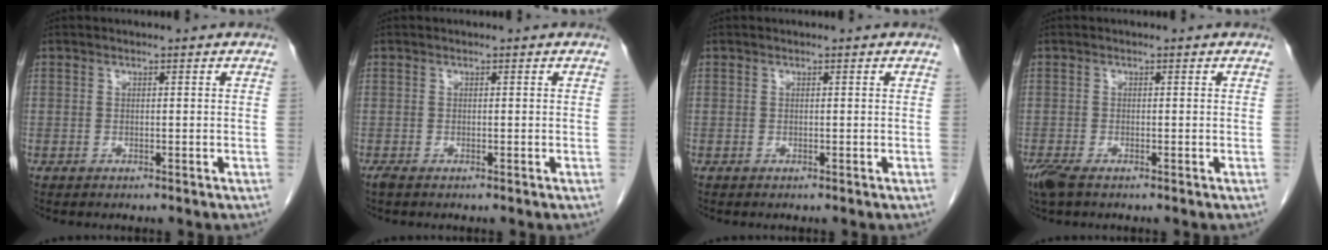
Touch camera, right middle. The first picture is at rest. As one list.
[{"total": 0.9, "force": [-0.7, 0.2, 0.5], "torque": [-0.015, -0.004, -0.013]}, {"total": 0.0}, {"total": 3.3, "force": [-2.4, 0.8, 2.1], "torque": [-0.051, -0.012, -0.044]}]